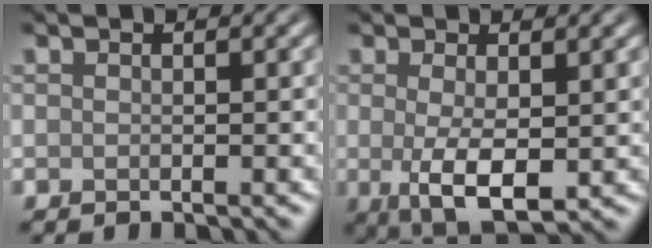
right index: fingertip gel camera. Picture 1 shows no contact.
{"total": 4.4, "force": [-0.1, 1.7, 4.1], "torque": [-0.080, -0.010, 0.001]}